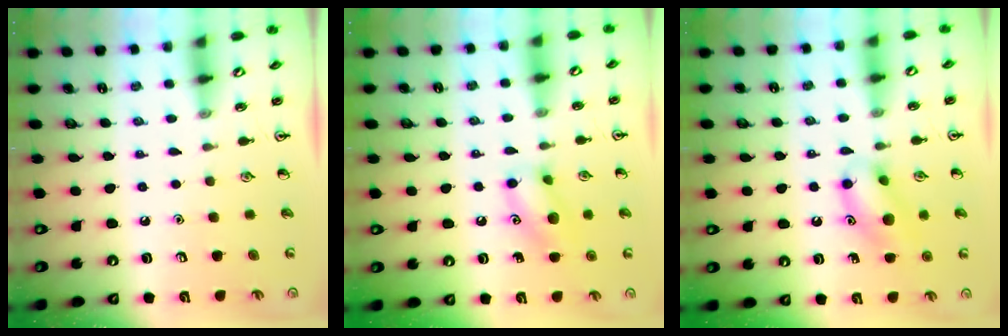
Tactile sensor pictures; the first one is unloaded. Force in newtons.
{"total": 10.2, "press": 10.2, "slide": 1.2}
{"total": 11.5, "press": 11.3, "slide": 2.2}